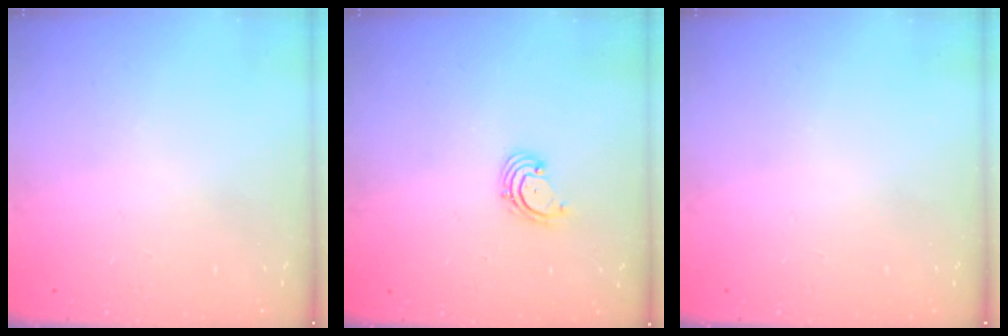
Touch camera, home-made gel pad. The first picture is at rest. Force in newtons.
{"total": 1.8, "press": 1.7, "slide": 0.6}
{"total": 0.0}